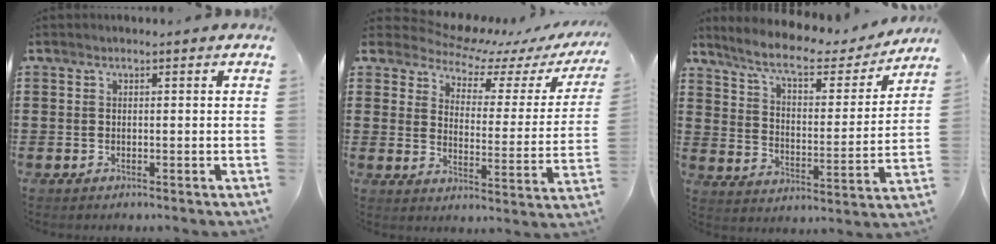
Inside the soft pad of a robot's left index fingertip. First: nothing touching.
{"total": 5.8, "force": [5.6, 1.3, 1.2], "torque": [-0.053, -0.046, 0.094]}
{"total": 7.5, "force": [5.8, 1.7, 4.3], "torque": [-0.106, -0.023, 0.097]}